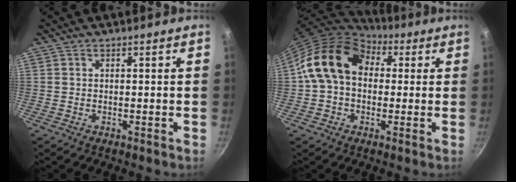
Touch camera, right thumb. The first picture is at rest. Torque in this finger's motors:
{"motor_torque": [1.54, 3.44, 1.02, -0.90, 0.15]}